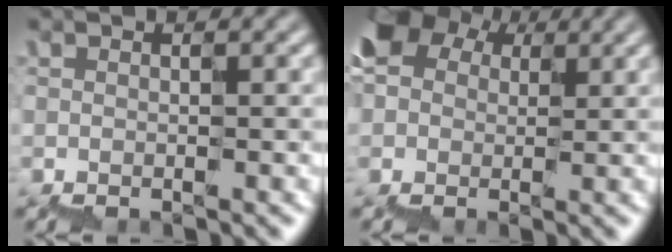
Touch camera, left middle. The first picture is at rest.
{"total": 7.2, "force": [1.6, 6.2, 3.3], "torque": [-0.060, 0.011, 0.024]}